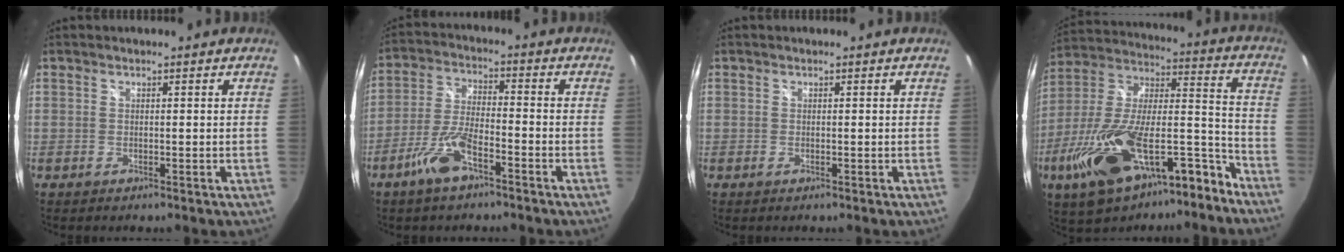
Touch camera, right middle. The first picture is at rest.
{"total": 8.4, "force": [-5.3, 2.4, 6.0], "torque": [-0.131, 0.001, -0.102]}
{"total": 0.0}
{"total": 26.0, "force": [-16.4, 9.5, 17.9], "torque": [-0.322, -0.007, -0.269]}